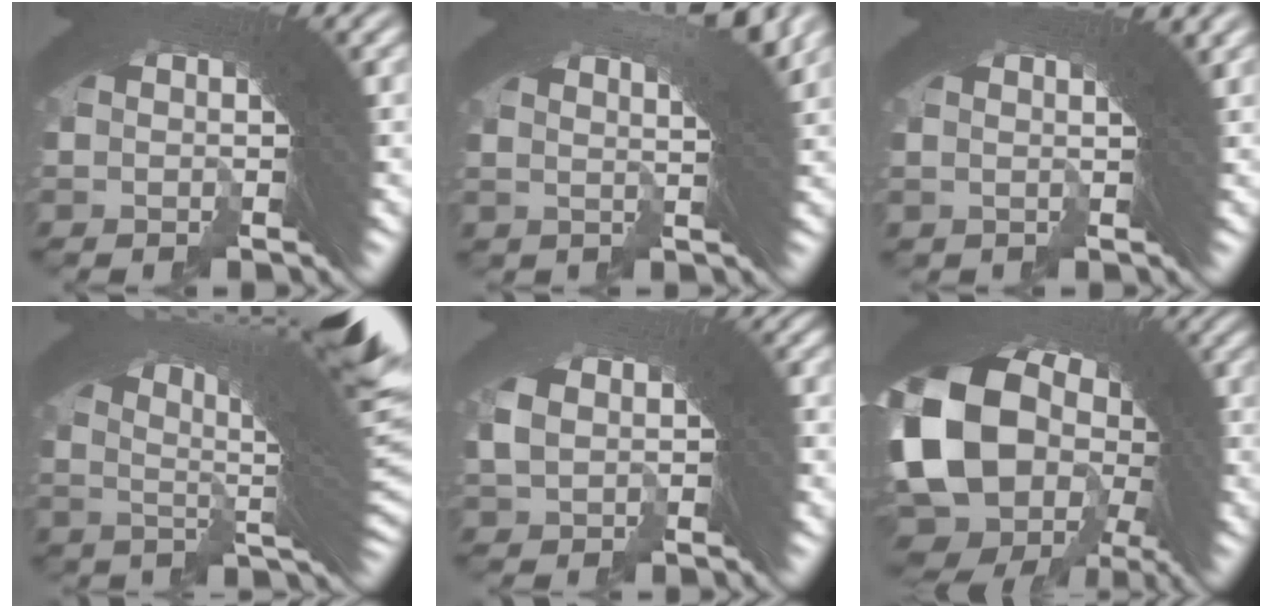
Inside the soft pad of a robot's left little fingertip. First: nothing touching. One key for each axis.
{"total": 5.6, "fx": 4.4, "fy": 0.0, "fz": 3.5, "tx": -0.035, "ty": 0.014, "tz": 0.067}
{"total": 2.6, "fx": 2.0, "fy": -0.7, "fz": 1.5, "tx": -0.017, "ty": 0.011, "tz": 0.034}
{"total": 18.0, "fx": 8.2, "fy": 6.2, "fz": 14.8, "tx": -0.169, "ty": 0.047, "tz": 0.115}
{"total": 1.8, "fx": 0.3, "fy": 1.5, "fz": 0.9, "tx": -0.002, "ty": 0.009, "tz": 0.007}
{"total": 20.8, "fx": -0.8, "fy": 15.9, "fz": 13.4, "tx": -0.285, "ty": -0.049, "tz": -0.005}